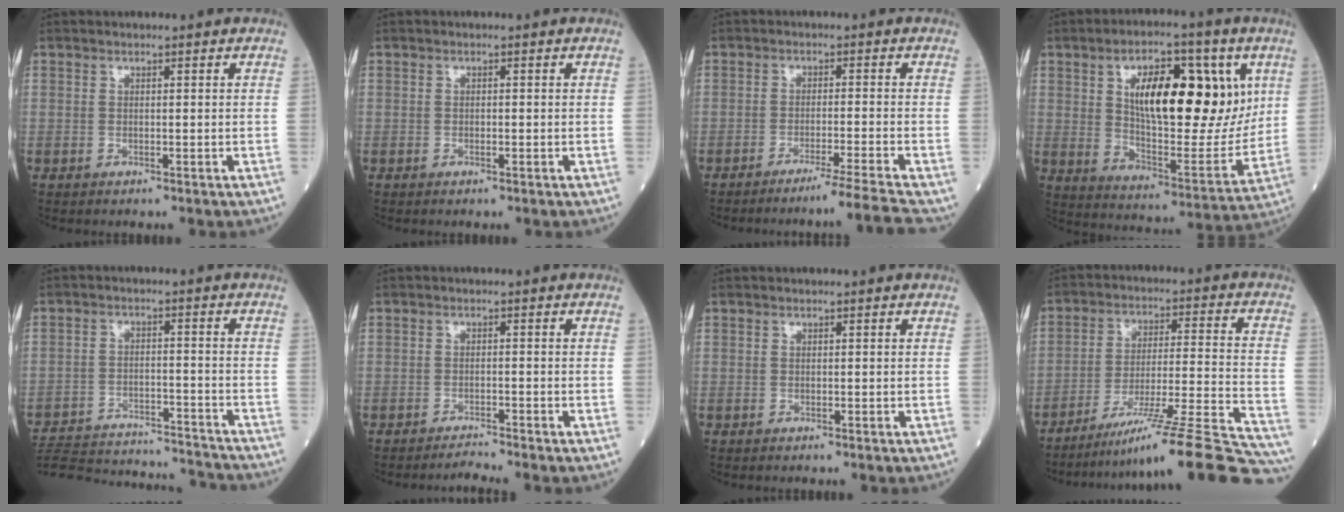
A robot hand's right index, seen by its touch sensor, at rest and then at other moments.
{"total": 0.7, "force": [-0.3, 0.2, 0.6], "torque": [-0.012, 0.000, -0.005]}
{"total": 7.2, "force": [-6.1, -2.4, 3.1], "torque": [-0.034, -0.012, -0.097]}
{"total": 20.3, "force": [6.1, 7.9, 17.6], "torque": [-0.272, 0.006, 0.102]}
{"total": 21.0, "force": [-20.2, 2.2, 5.5], "torque": [-0.122, -0.013, -0.288]}
{"total": 2.0, "force": [-1.8, -0.8, -0.1], "torque": [0.002, -0.011, -0.032]}
{"total": 0.0}
{"total": 23.1, "force": [-19.8, 0.0, 11.8], "torque": [-0.111, 0.004, -0.293]}